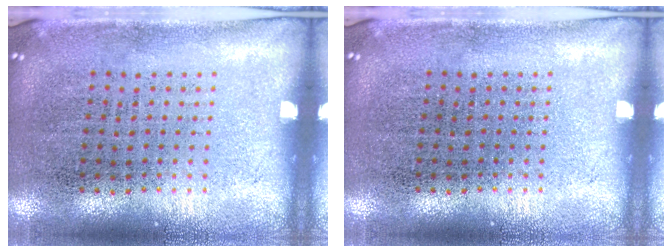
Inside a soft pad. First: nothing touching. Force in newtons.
{"total": 0.0}